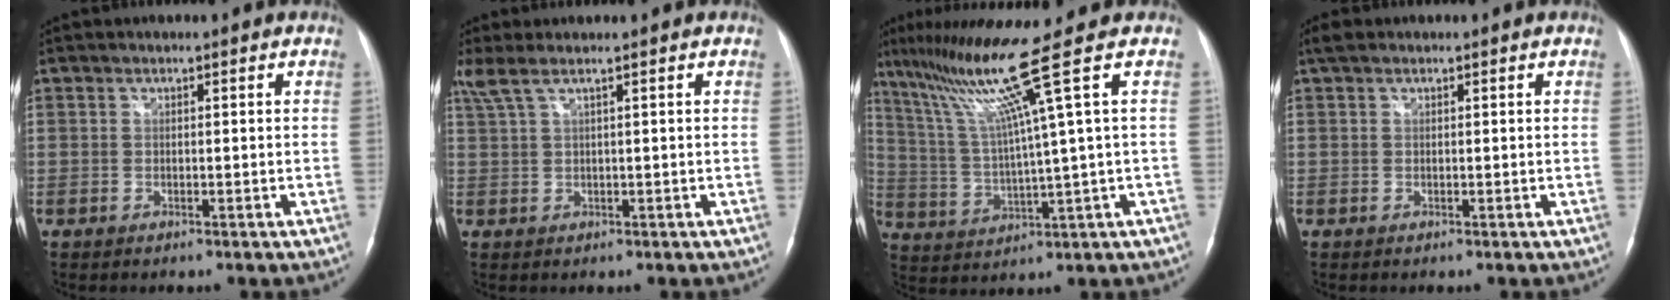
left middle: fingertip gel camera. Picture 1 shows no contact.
{"total": 3.3, "force": [2.2, -0.2, 2.5], "torque": [-0.074, 0.025, 0.053]}
{"total": 11.6, "force": [6.6, -3.6, 8.9], "torque": [-0.155, 0.001, 0.121]}
{"total": 1.3, "force": [1.0, 0.7, 0.6], "torque": [-0.015, 0.018, 0.018]}